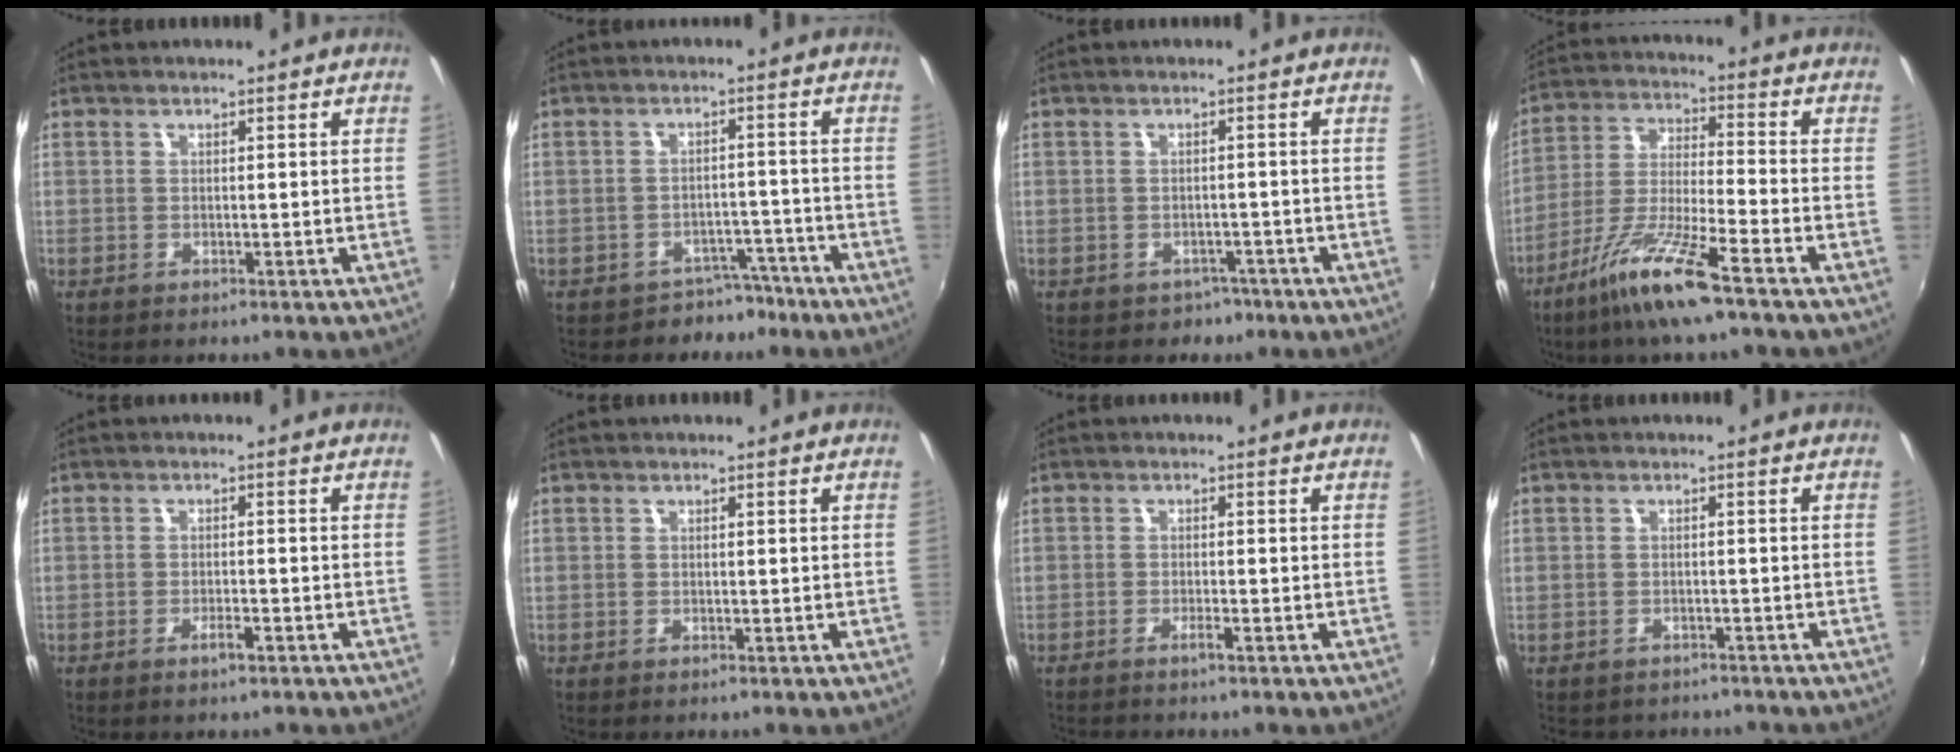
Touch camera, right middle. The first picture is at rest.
{"total": 5.1, "force": [-4.0, 3.3, 0.2], "torque": [0.000, 0.027, -0.054]}
{"total": 3.2, "force": [-2.0, 2.5, 0.3], "torque": [-0.015, 0.000, -0.025]}
{"total": 11.9, "force": [-7.8, 0.3, 8.9], "torque": [-0.190, -0.013, -0.146]}
{"total": 1.9, "force": [-1.3, 0.4, 1.3], "torque": [-0.025, 0.000, -0.023]}
{"total": 0.0}
{"total": 1.4, "force": [-1.1, -0.2, 0.7], "torque": [-0.019, 0.003, -0.023]}
{"total": 3.1, "force": [-2.4, 2.0, 0.3], "torque": [-0.011, 0.001, -0.033]}